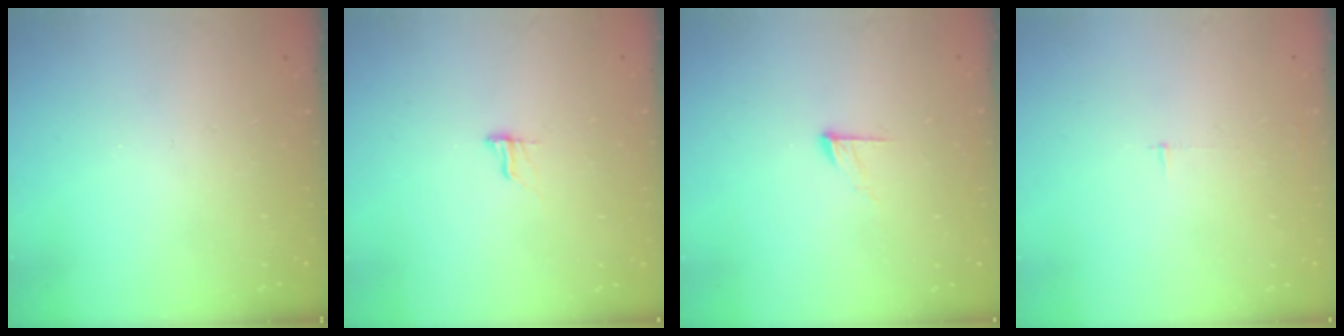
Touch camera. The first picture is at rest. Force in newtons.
{"total": 7.4, "press": 7.4, "slide": 0.8}
{"total": 6.8, "press": 6.8, "slide": 0.6}
{"total": 2.5, "press": 2.5, "slide": 0.2}